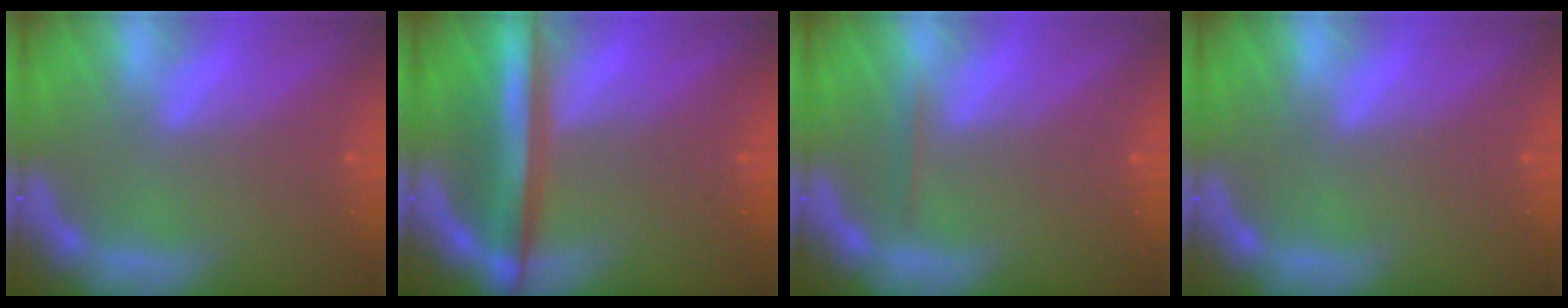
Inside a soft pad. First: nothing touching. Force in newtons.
{"total": 6.5}
{"total": 0.9}
{"total": 0.0}